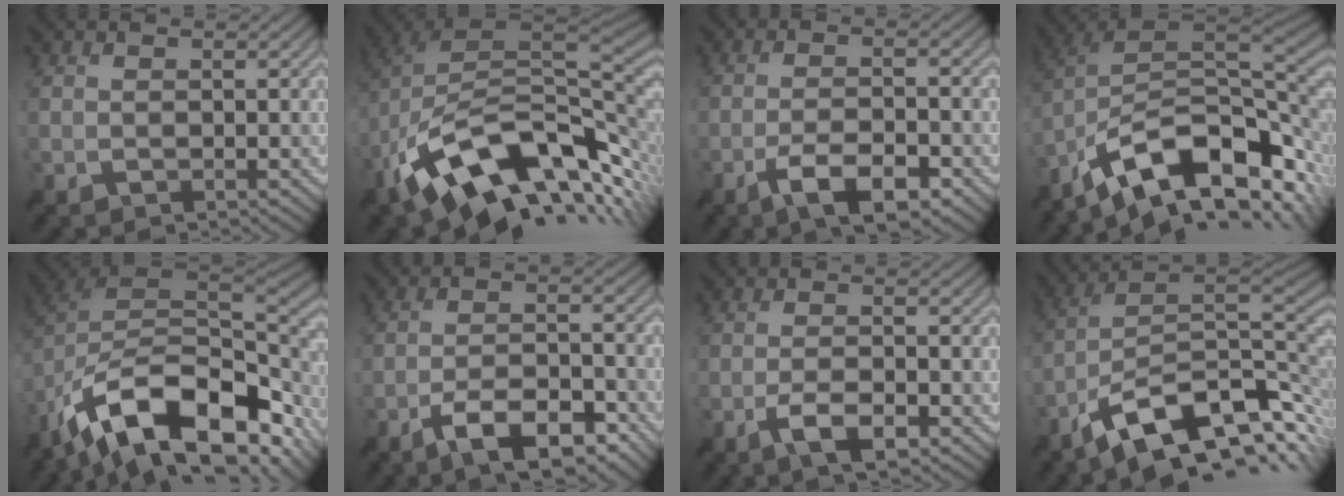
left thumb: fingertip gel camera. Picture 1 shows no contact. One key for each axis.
{"total": 15.7, "fx": -3.6, "fy": 9.0, "fz": 12.4, "tx": -0.239, "ty": -0.006, "tz": -0.060}
{"total": 7.1, "fx": -4.1, "fy": 2.0, "fz": 5.4, "tx": -0.100, "ty": 0.004, "tz": -0.069}
{"total": 14.4, "fx": -5.9, "fy": 6.9, "fz": 11.2, "tx": -0.214, "ty": 0.000, "tz": -0.100}
{"total": 16.1, "fx": -7.1, "fy": 8.4, "fz": 11.8, "tx": -0.247, "ty": -0.024, "tz": -0.115}
{"total": 9.7, "fx": -6.3, "fy": 3.0, "fz": 6.7, "tx": -0.113, "ty": 0.005, "tz": -0.113}
{"total": 4.6, "fx": -2.4, "fy": 1.2, "fz": 3.7, "tx": -0.075, "ty": 0.003, "tz": -0.045}
{"total": 14.7, "fx": -6.7, "fy": 6.3, "fz": 11.5, "tx": -0.213, "ty": 0.003, "tz": -0.114}